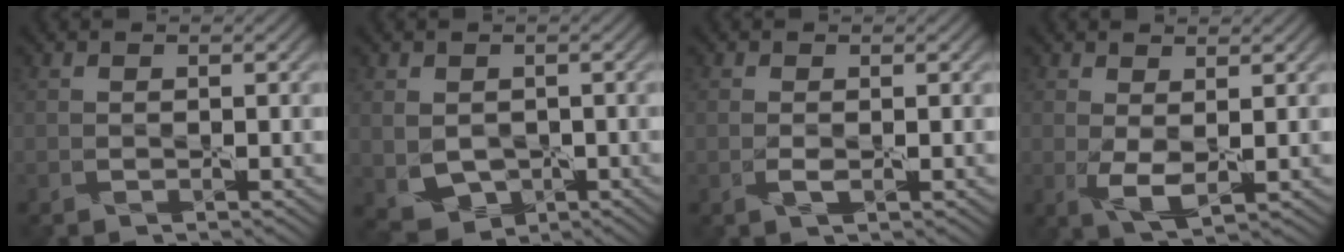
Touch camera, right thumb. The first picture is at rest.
{"total": 4.5, "force": [-0.2, 3.7, 2.6], "torque": [-0.073, -0.020, 0.003]}
{"total": 1.3, "force": [-0.2, 0.5, 1.2], "torque": [-0.030, -0.003, -0.004]}
{"total": 3.1, "force": [0.5, 1.2, 2.9], "torque": [-0.069, -0.006, 0.011]}